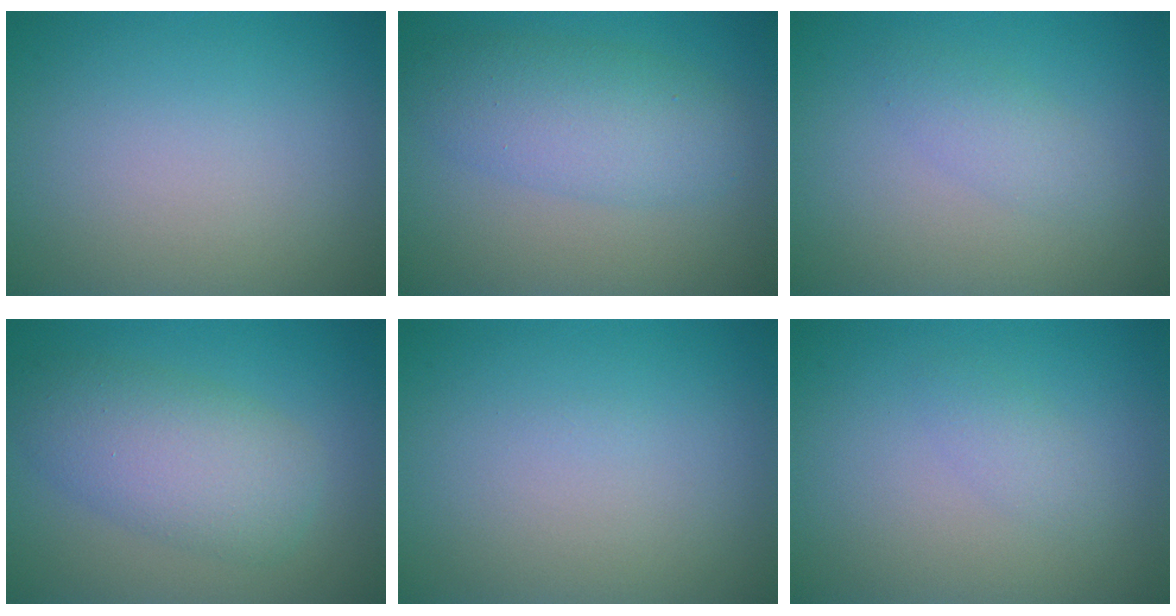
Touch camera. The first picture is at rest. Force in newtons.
{"total": 5.1, "press": 5.1, "slide": 0.1}
{"total": 1.7, "press": 1.7, "slide": 0.0}
{"total": 5.8, "press": 5.8, "slide": 0.3}
{"total": 0.0}
{"total": 1.3, "press": 1.3, "slide": 0.0}